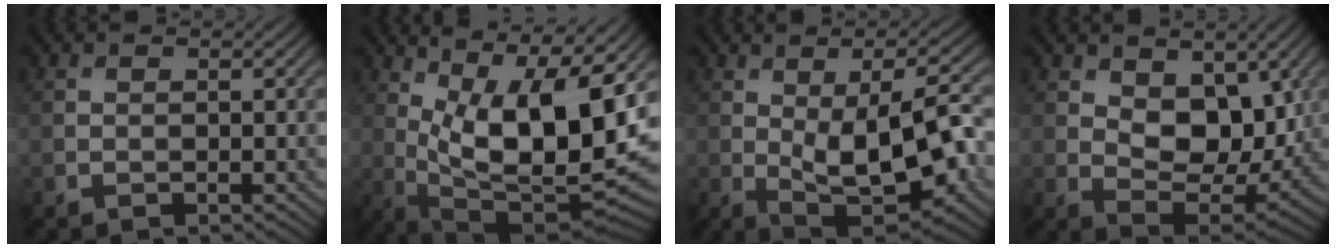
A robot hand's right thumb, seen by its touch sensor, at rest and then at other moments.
{"total": 15.1, "force": [3.8, 5.3, 13.6], "torque": [-0.232, 0.000, 0.076]}
{"total": 12.9, "force": [-1.2, 5.6, 11.5], "torque": [-0.187, -0.003, -0.012]}
{"total": 9.1, "force": [3.2, 5.4, 6.6], "torque": [-0.130, -0.015, 0.051]}